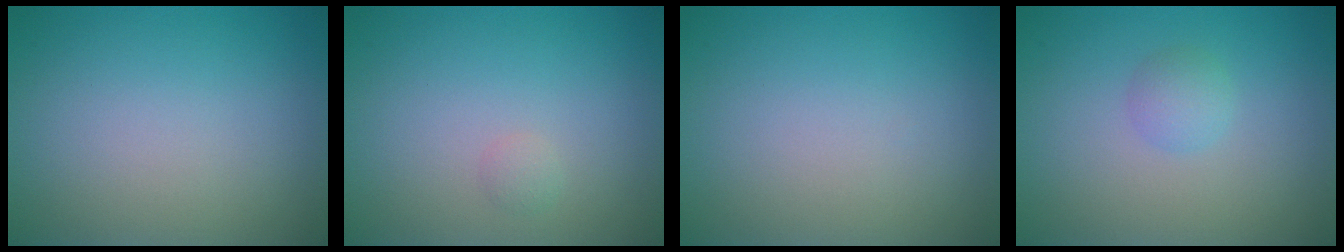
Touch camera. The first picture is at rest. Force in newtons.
{"total": 0.6, "press": 0.6, "slide": 0.1}
{"total": 0.0}
{"total": 1.5, "press": 1.5, "slide": 0.0}